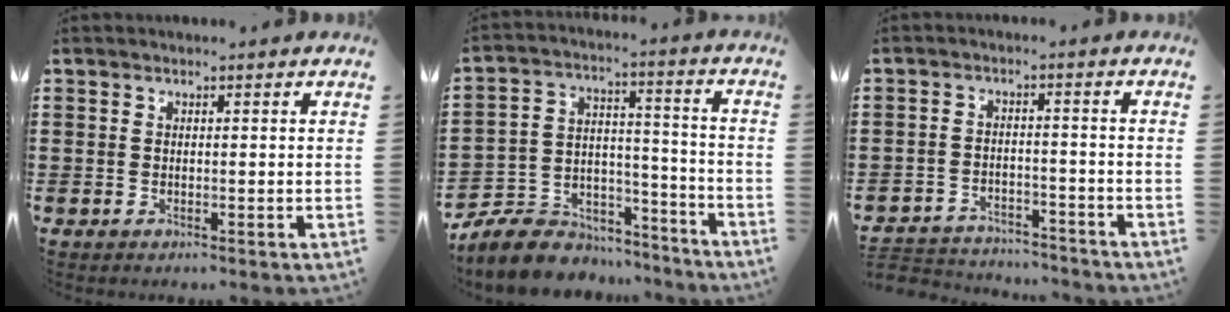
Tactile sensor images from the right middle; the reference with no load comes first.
{"total": 8.3, "force": [-7.6, 3.3, 1.2], "torque": [-0.039, 0.016, -0.150]}
{"total": 3.6, "force": [-3.6, 0.6, -0.1], "torque": [-0.006, 0.003, -0.078]}